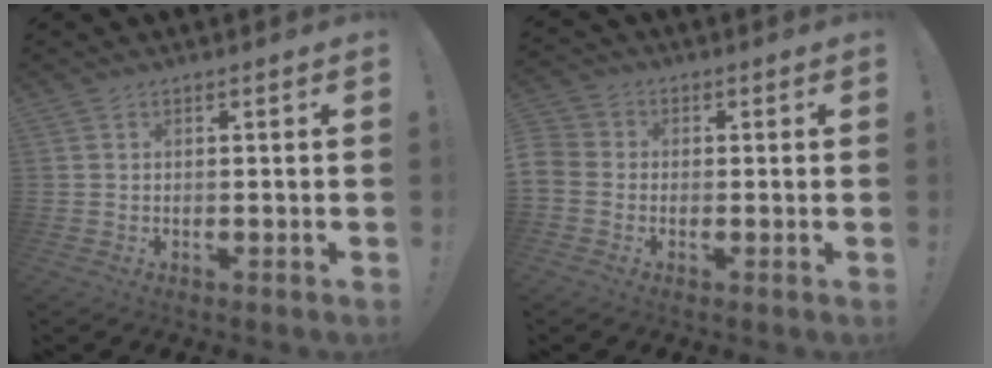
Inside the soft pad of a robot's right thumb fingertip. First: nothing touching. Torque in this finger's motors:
{"motor_torque": [0.31, 0.16, 0.80, -0.25, 0.06]}